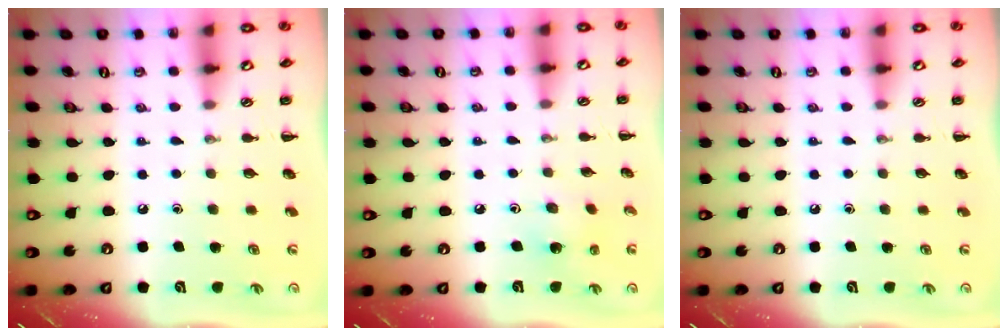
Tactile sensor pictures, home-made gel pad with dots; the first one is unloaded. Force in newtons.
{"total": 2.2, "press": 2.1, "slide": 0.7}
{"total": 0.0}